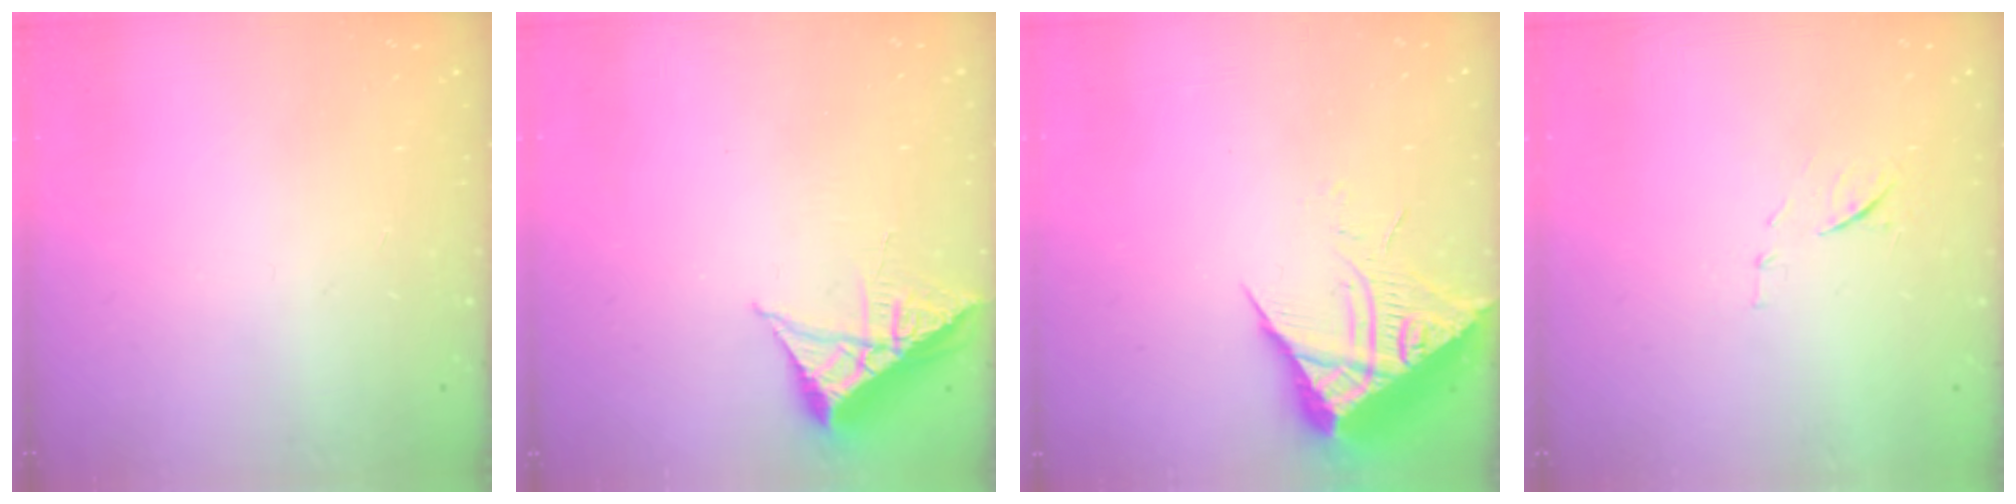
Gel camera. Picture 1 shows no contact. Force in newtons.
{"total": 6.1, "press": 6.0, "slide": 0.7}
{"total": 8.8, "press": 8.7, "slide": 0.9}
{"total": 6.2, "press": 6.2, "slide": 1.0}